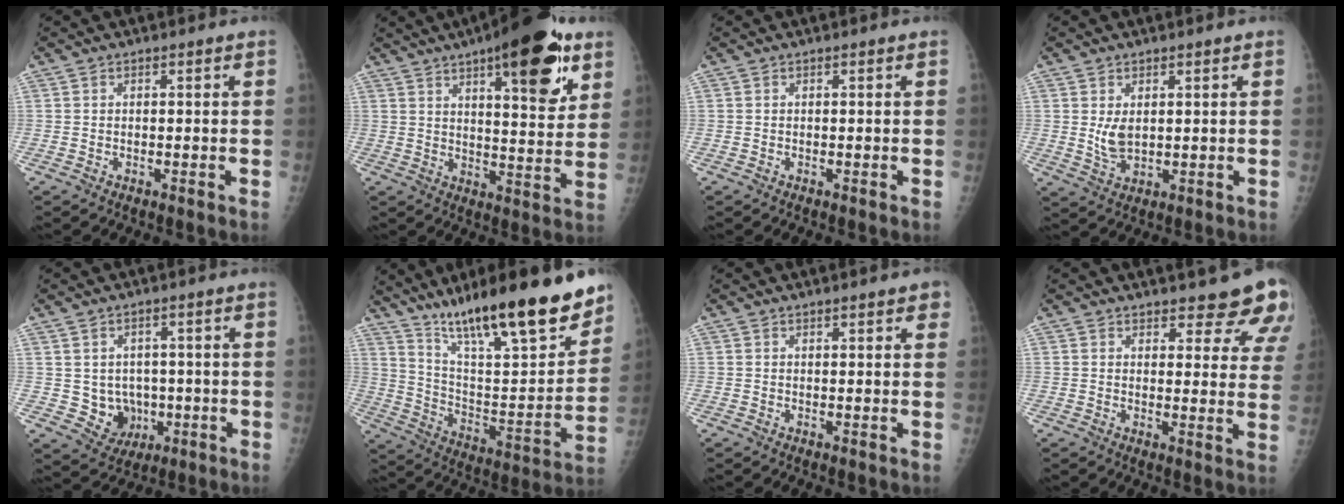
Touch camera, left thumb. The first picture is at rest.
{"total": 19.4, "force": [10.2, 6.2, 15.2], "torque": [-0.183, -0.040, 0.142]}
{"total": 0.0}
{"total": 4.1, "force": [1.0, 2.4, 3.2], "torque": [-0.052, -0.014, 0.026]}
{"total": 6.7, "force": [-0.6, 5.9, 3.2], "torque": [-0.015, 0.002, 0.008]}
{"total": 26.5, "force": [18.9, 5.1, 17.9], "torque": [-0.255, -0.072, 0.317]}
{"total": 3.0, "force": [1.8, 1.0, 2.3], "torque": [-0.018, -0.003, 0.019]}
{"total": 10.9, "force": [9.1, 3.7, 4.8], "torque": [-0.014, -0.053, 0.092]}